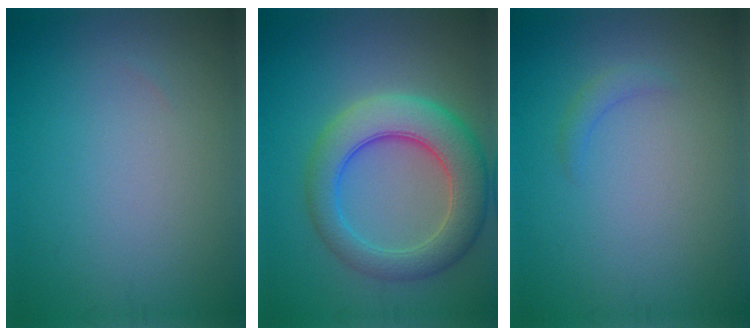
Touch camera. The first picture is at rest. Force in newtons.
{"total": 7.3, "press": 7.2, "slide": 0.4}
{"total": 1.0, "press": 1.0, "slide": 0.1}